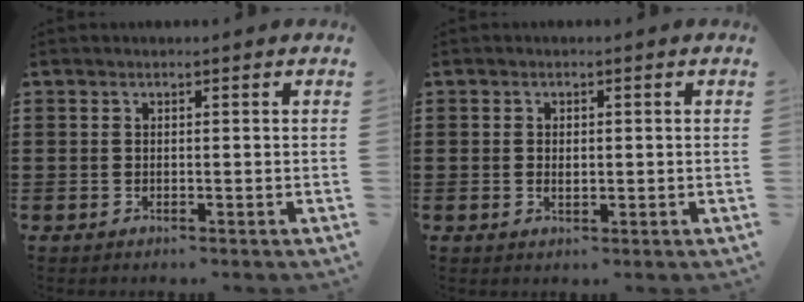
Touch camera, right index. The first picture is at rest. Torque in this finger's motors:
{"motor_torque": [0.24, 1.90, -0.05, -0.01]}